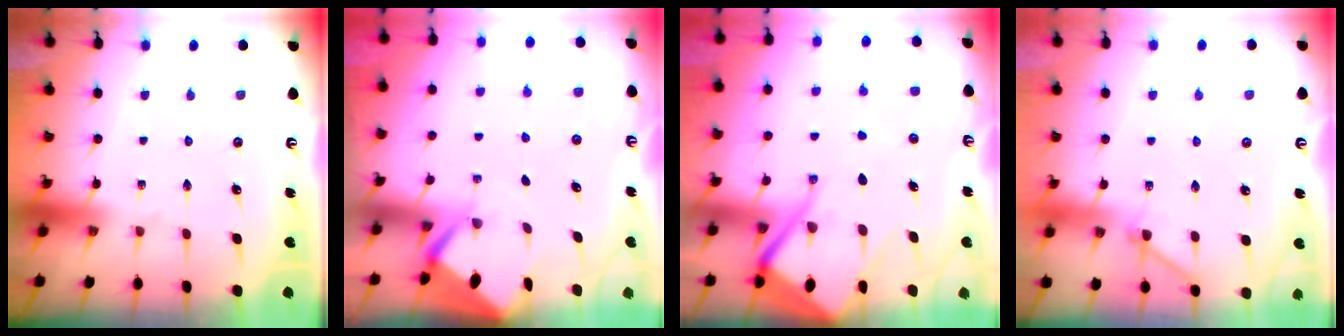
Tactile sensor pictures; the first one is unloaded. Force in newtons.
{"total": 3.0, "press": 3.0, "slide": 0.4}
{"total": 13.2, "press": 13.2, "slide": 1.3}
{"total": 4.0, "press": 4.0, "slide": 0.5}